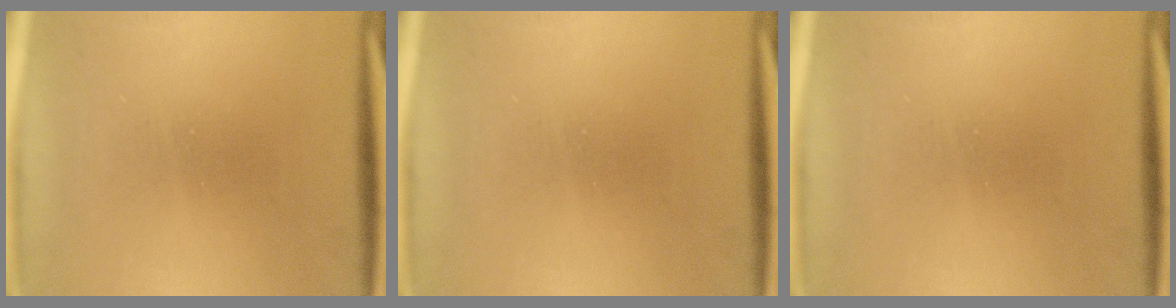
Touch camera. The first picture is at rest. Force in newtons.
{"total": 0.0}
{"total": 0.0}